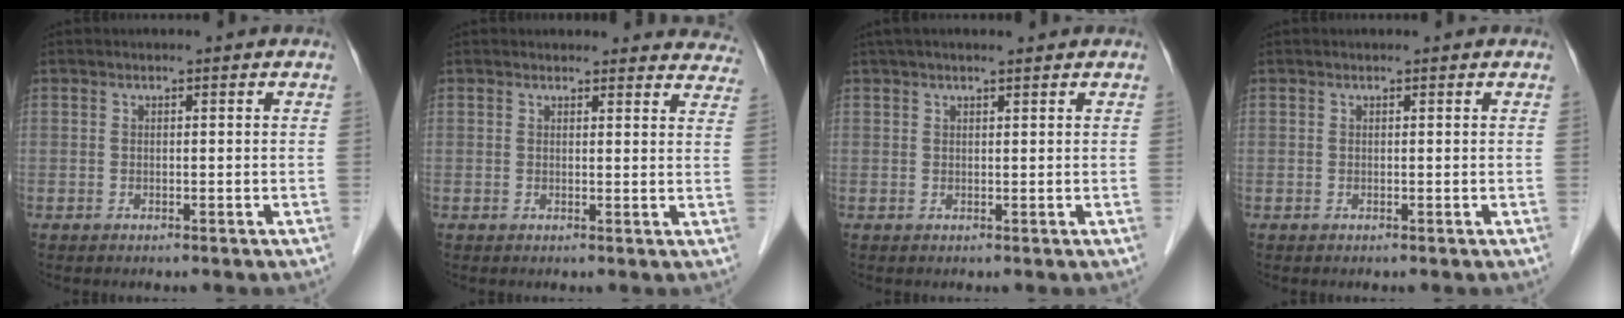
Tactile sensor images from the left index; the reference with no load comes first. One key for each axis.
{"total": 12.8, "fx": 12.2, "fy": 3.9, "fz": 1.3, "tx": 0.029, "ty": -0.016, "tz": 0.104}
{"total": 6.1, "fx": 5.0, "fy": 0.9, "fz": 3.3, "tx": -0.050, "ty": 0.031, "tz": 0.079}
{"total": 0.6, "fx": 0.5, "fy": 0.3, "fz": 0.0, "tx": -0.005, "ty": 0.007, "tz": 0.009}